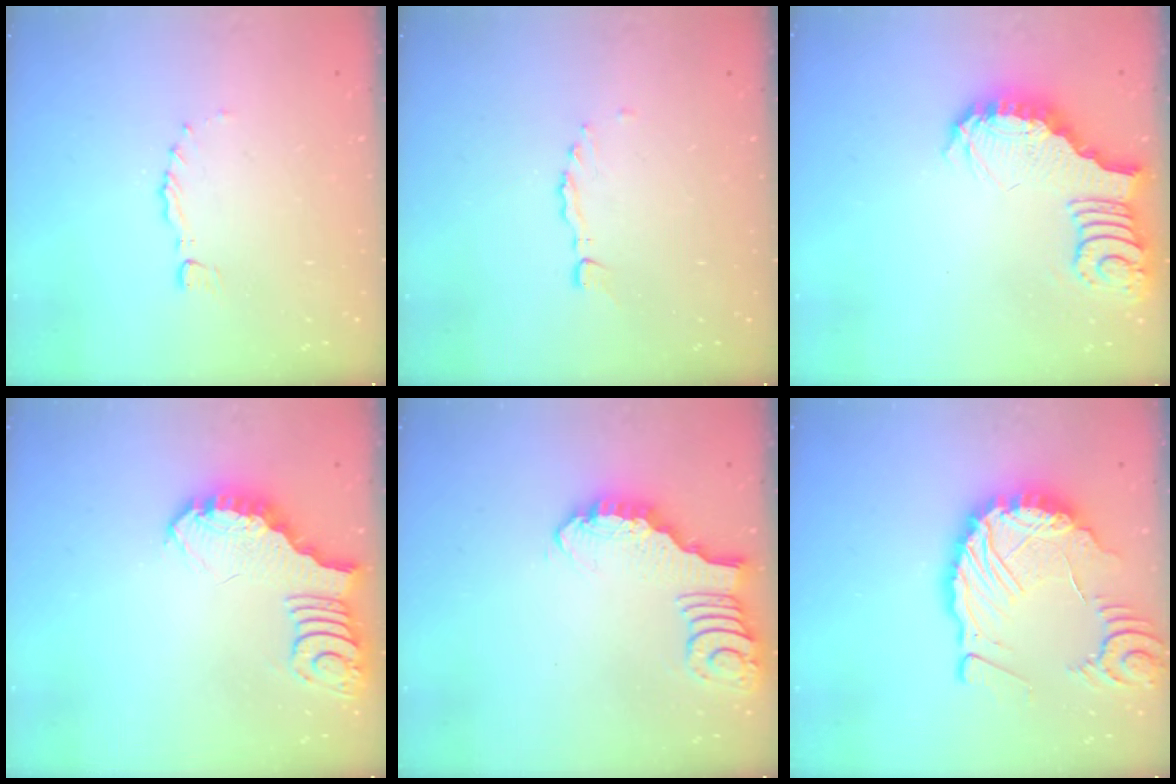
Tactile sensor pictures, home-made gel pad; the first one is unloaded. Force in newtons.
{"total": 0.0}
{"total": 3.9, "press": 3.9, "slide": 0.7}
{"total": 3.5, "press": 3.4, "slide": 0.6}
{"total": 2.7, "press": 2.7, "slide": 0.2}
{"total": 14.2, "press": 14.1, "slide": 1.6}